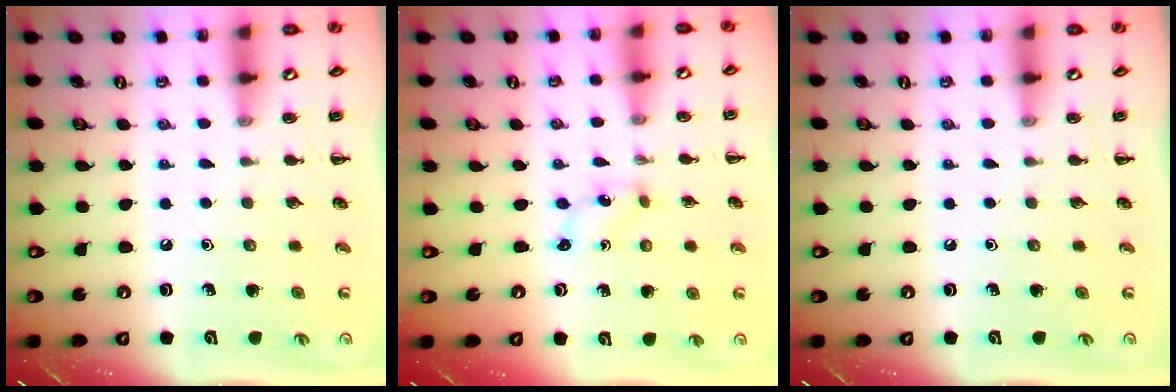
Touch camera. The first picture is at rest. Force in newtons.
{"total": 0.6, "press": 0.5, "slide": 0.3}
{"total": 0.0}